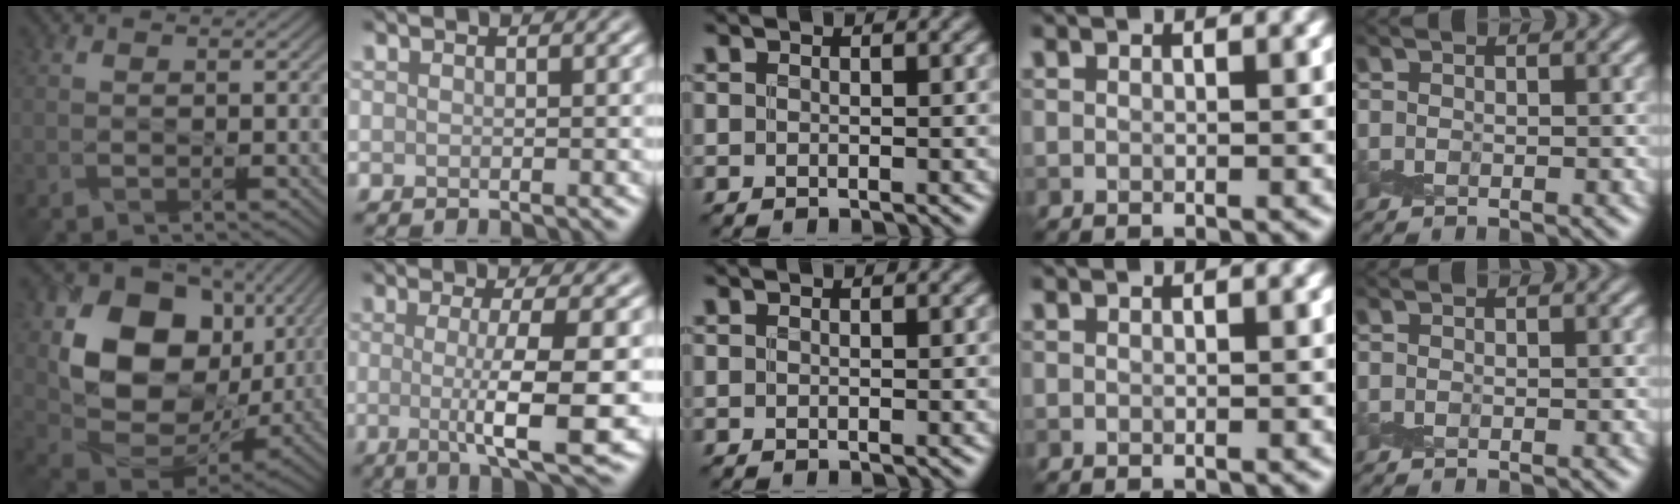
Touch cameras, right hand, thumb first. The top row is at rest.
{"thumb": {"total": 16.1, "force": [3.5, 12.2, 10.0], "torque": [-0.207, -0.008, 0.074]}, "index": {"total": 7.7, "force": [-0.8, 1.5, 7.6], "torque": [-0.112, -0.012, -0.011]}}